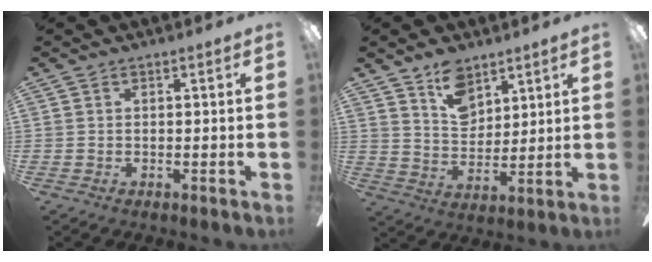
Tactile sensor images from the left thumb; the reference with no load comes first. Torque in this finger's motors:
{"motor_torque": [0.11, 0.11, -0.22, -0.38, 0.01]}